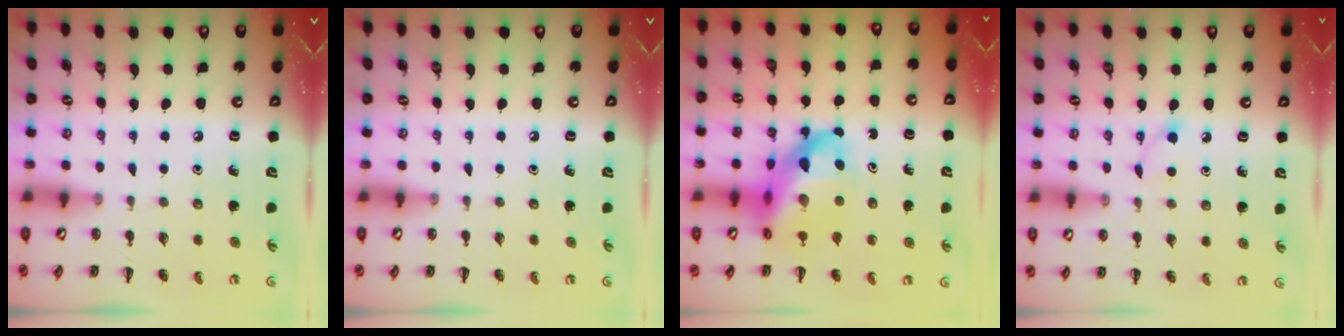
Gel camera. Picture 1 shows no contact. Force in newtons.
{"total": 0.0}
{"total": 17.9, "press": 17.4, "slide": 4.2}
{"total": 2.8, "press": 2.7, "slide": 0.9}